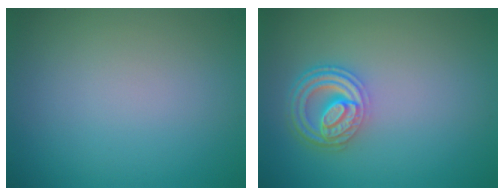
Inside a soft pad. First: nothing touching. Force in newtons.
{"total": 4.5, "press": 3.5, "slide": 2.8}